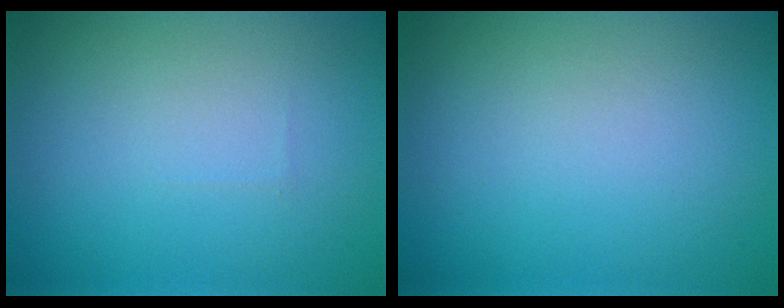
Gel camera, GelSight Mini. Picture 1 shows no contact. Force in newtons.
{"total": 0.0}